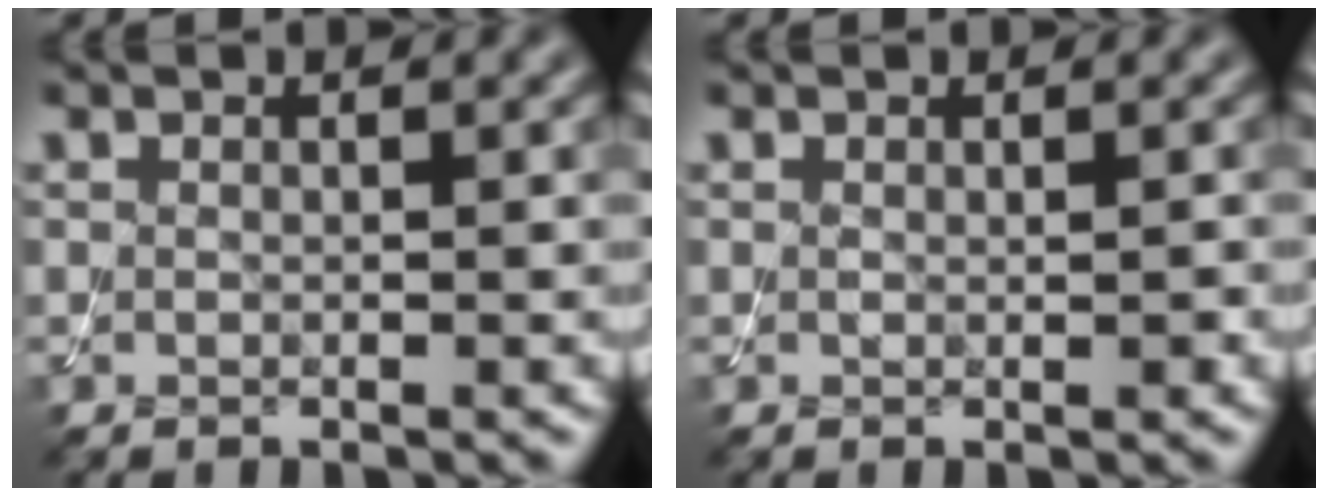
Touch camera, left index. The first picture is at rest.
{"total": 0.7, "force": [0.0, 0.3, 0.6], "torque": [-0.010, -0.003, 0.001]}